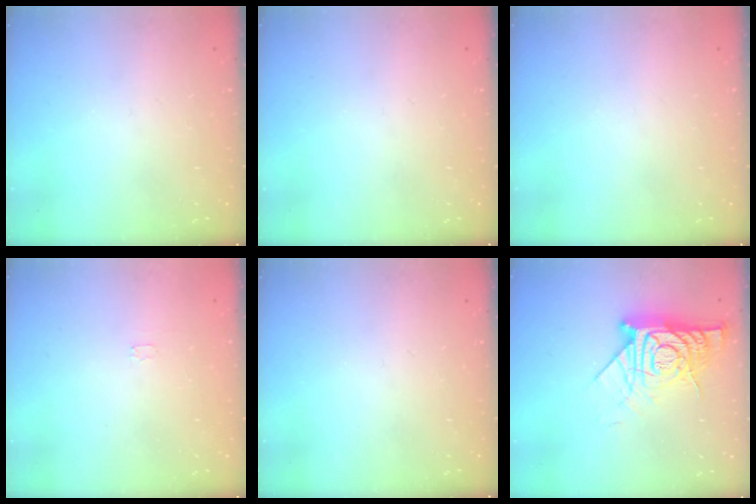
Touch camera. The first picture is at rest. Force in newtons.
{"total": 0.0}
{"total": 0.0}
{"total": 2.4, "press": 2.4, "slide": 0.4}
{"total": 0.0}
{"total": 14.9, "press": 14.9, "slide": 1.5}